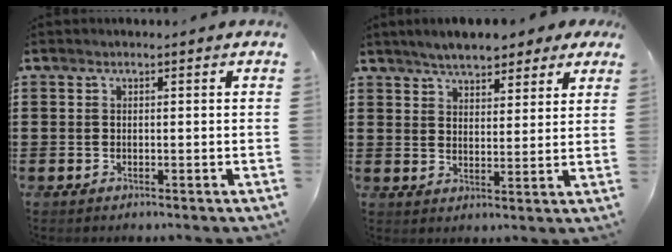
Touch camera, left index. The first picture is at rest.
{"total": 5.2, "force": [4.7, 1.6, 1.7], "torque": [-0.051, -0.001, 0.085]}